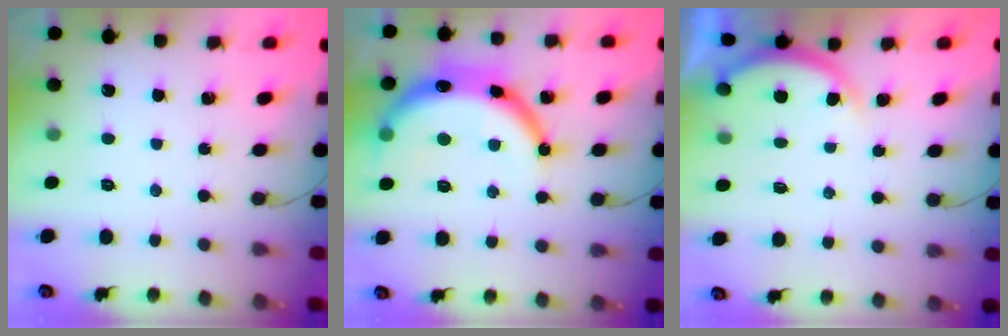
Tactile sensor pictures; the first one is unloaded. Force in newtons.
{"total": 16.0, "press": 16.0, "slide": 1.0}
{"total": 4.3, "press": 4.2, "slide": 0.7}